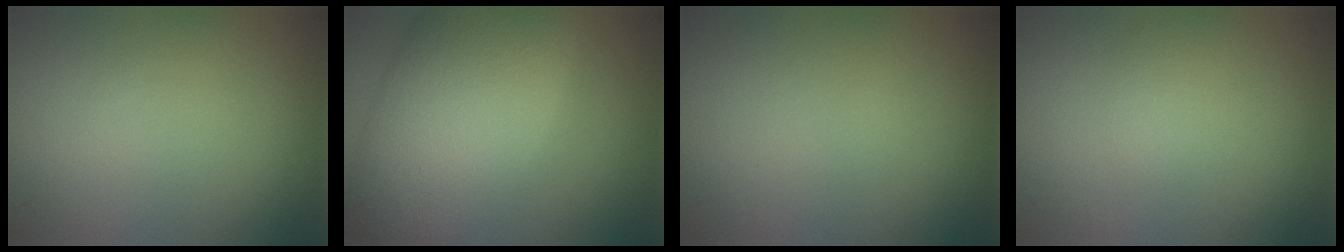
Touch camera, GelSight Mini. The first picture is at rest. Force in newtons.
{"total": 12.2, "press": 12.2, "slide": 0.5}
{"total": 0.0}
{"total": 0.8, "press": 0.8, "slide": 0.0}